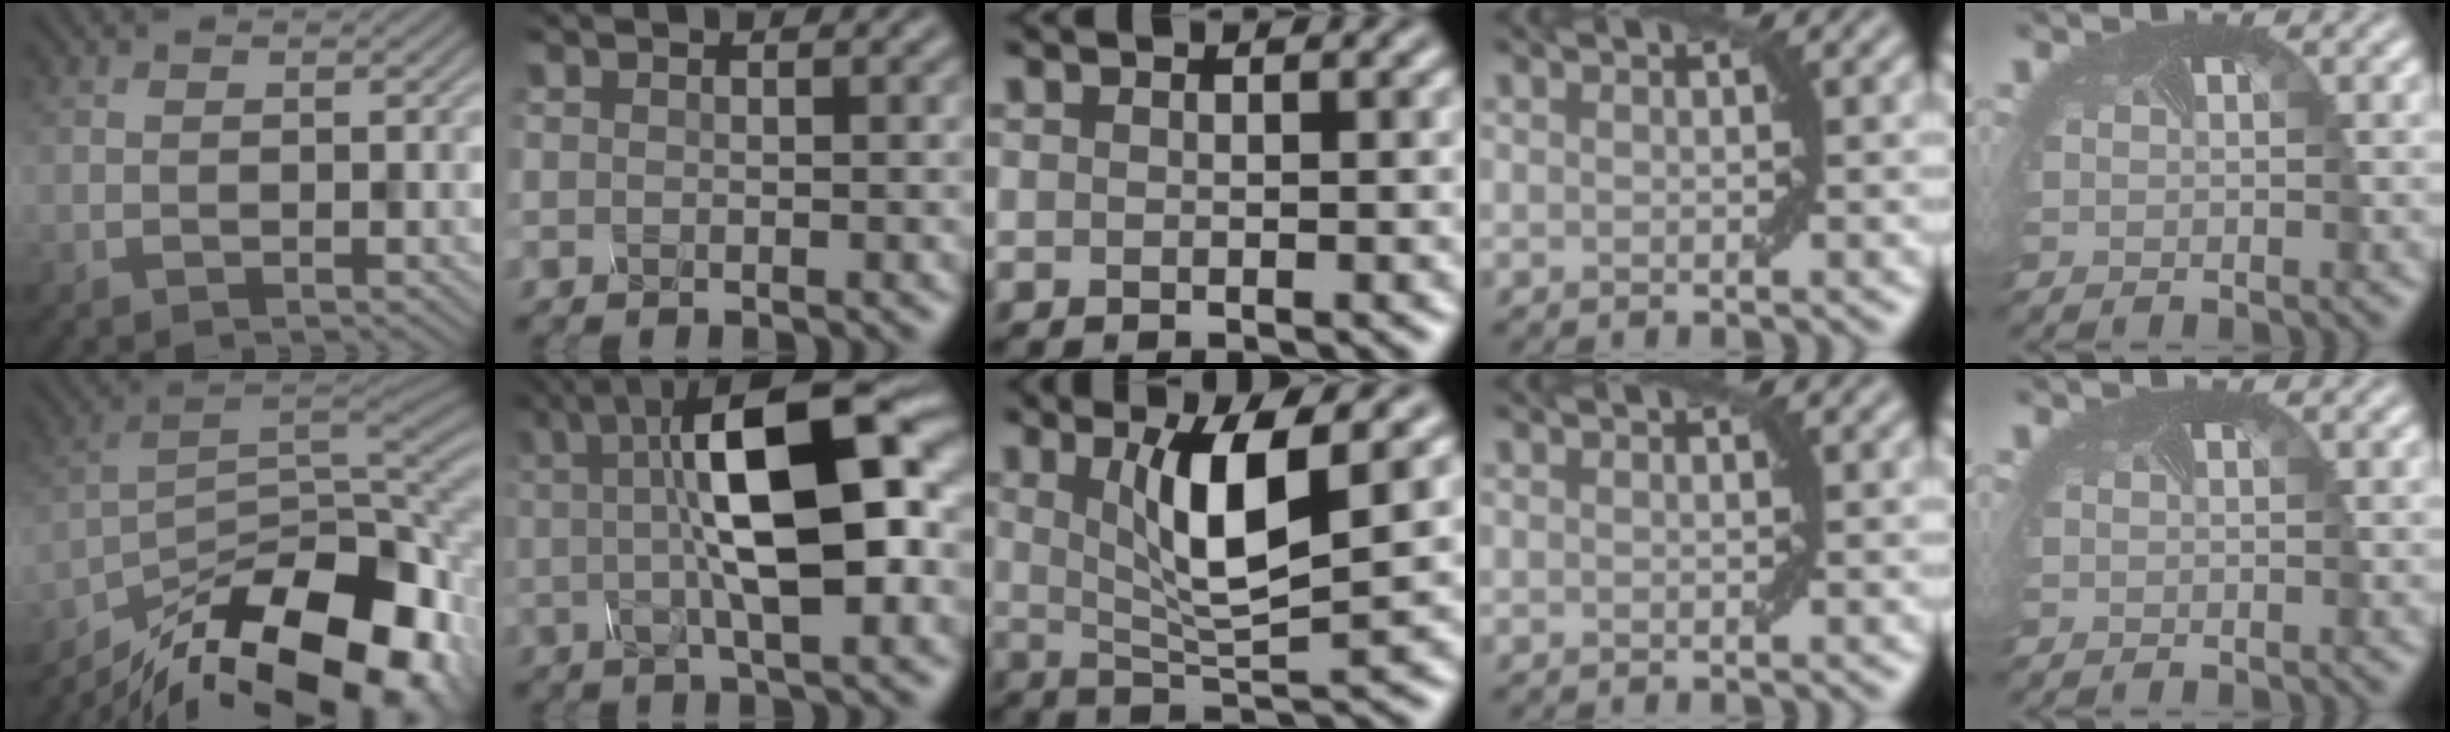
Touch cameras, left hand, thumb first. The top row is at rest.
{"thumb": {"total": 17.6, "force": [-11.4, 7.2, 11.3], "torque": [-0.203, -0.031, -0.181]}, "index": {"total": 12.1, "force": [1.8, 3.5, 11.4], "torque": [-0.173, 0.017, 0.025]}, "middle": {"total": 6.3, "force": [2.0, 1.3, 5.8], "torque": [-0.106, -0.006, 0.039]}}